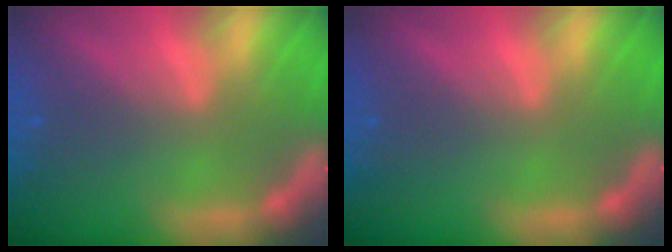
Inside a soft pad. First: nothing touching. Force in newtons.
{"total": 0.0}